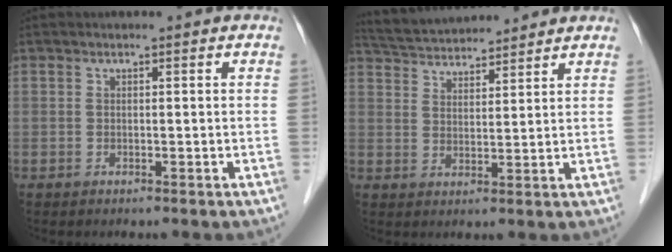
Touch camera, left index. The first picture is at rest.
{"total": 15.6, "force": [14.5, 2.5, 5.2], "torque": [-0.095, 0.023, 0.247]}